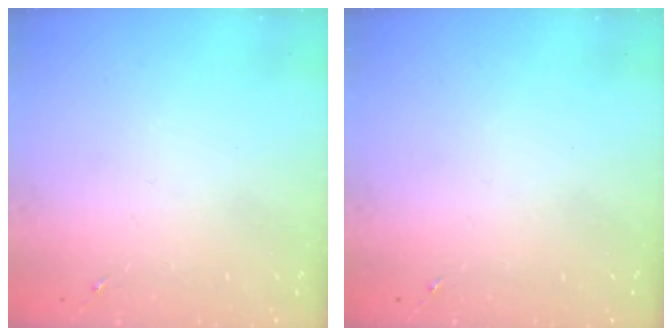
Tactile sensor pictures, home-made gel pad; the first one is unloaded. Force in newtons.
{"total": 0.0}